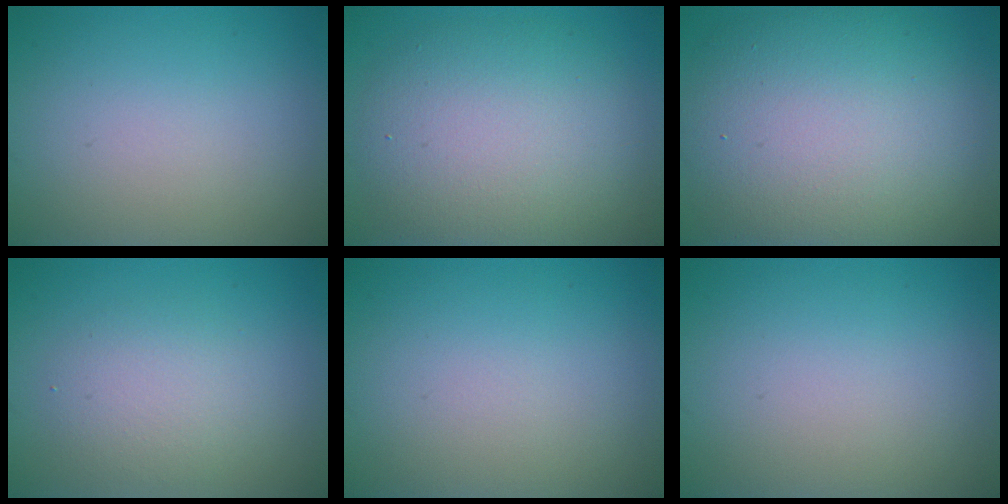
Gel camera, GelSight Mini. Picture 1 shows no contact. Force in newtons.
{"total": 9.1, "press": 9.1, "slide": 0.3}
{"total": 13.5, "press": 13.5, "slide": 0.3}
{"total": 2.8, "press": 2.8, "slide": 0.2}
{"total": 0.0}
{"total": 0.0}